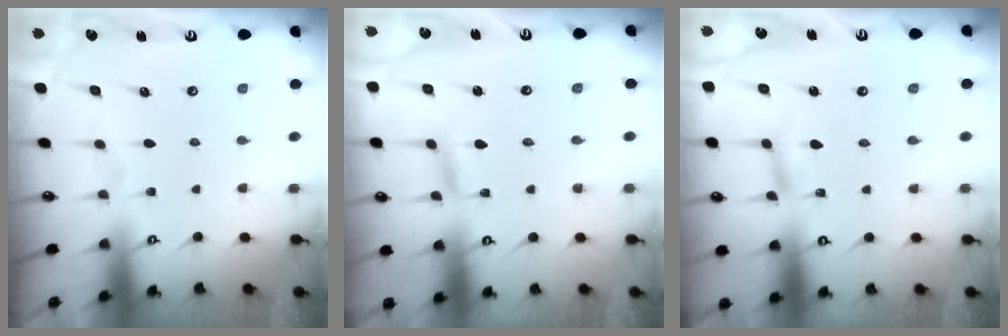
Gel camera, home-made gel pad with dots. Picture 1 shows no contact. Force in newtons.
{"total": 2.7, "press": 2.7, "slide": 0.2}
{"total": 3.8, "press": 3.8, "slide": 0.4}